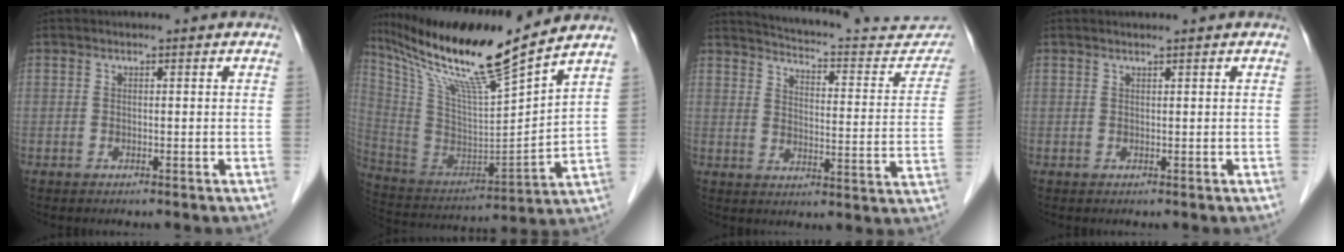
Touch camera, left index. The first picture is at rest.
{"total": 19.6, "force": [15.5, -0.4, 12.0], "torque": [-0.216, -0.007, 0.281]}
{"total": 22.4, "force": [21.0, 4.0, 6.5], "torque": [-0.077, -0.061, 0.248]}
{"total": 0.5, "force": [0.4, -0.1, 0.2], "torque": [-0.010, 0.001, 0.011]}